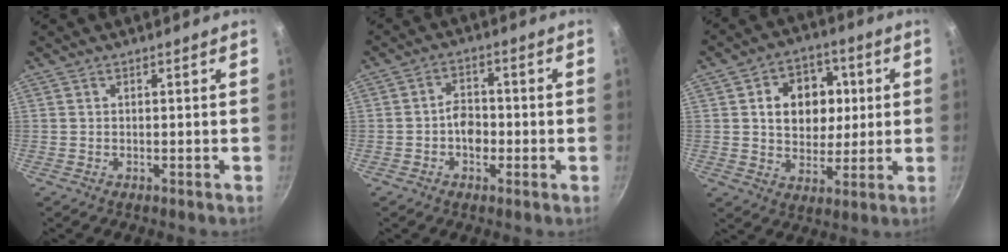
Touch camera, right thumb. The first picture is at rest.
{"total": 5.0, "force": [-1.2, 3.6, 3.3], "torque": [-0.029, 0.017, -0.025]}
{"total": 13.1, "force": [2.3, 10.4, 7.7], "torque": [-0.071, 0.003, 0.034]}